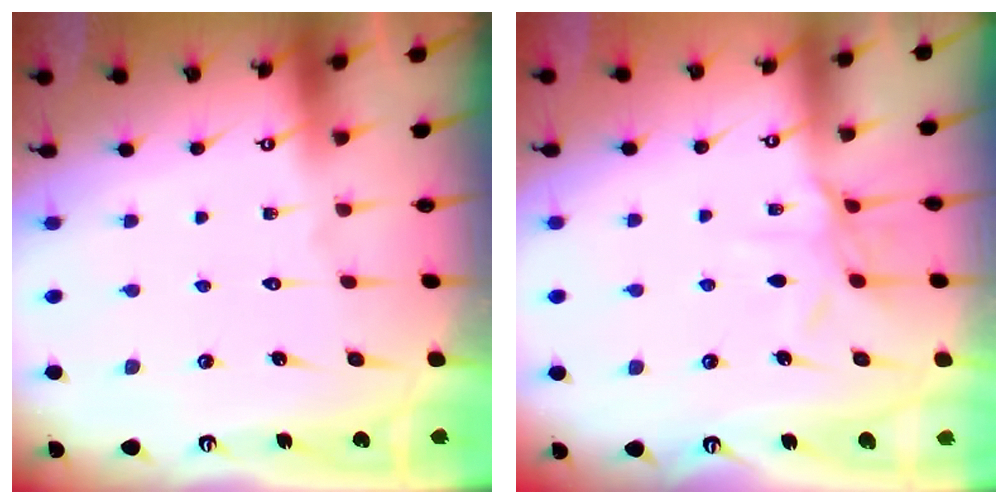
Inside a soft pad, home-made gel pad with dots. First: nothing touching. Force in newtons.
{"total": 7.9, "press": 7.9, "slide": 0.6}